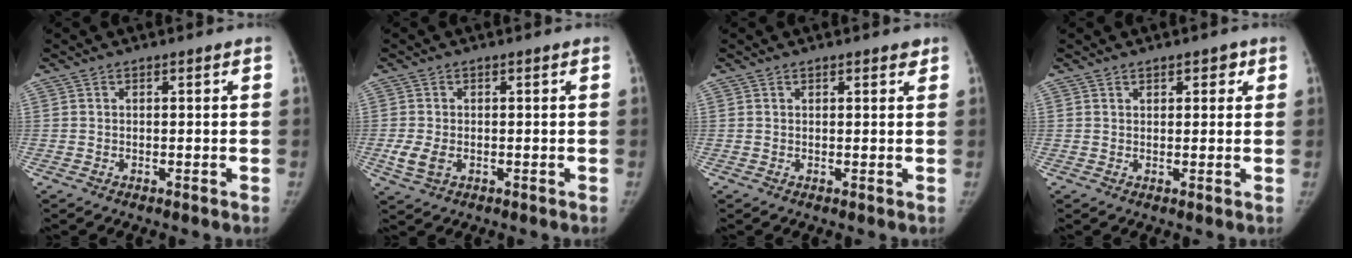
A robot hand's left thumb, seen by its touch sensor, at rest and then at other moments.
{"total": 3.8, "force": [-0.8, 2.5, 2.8], "torque": [-0.066, -0.007, -0.011]}
{"total": 1.4, "force": [1.1, 0.6, 0.6], "torque": [-0.001, -0.005, 0.011]}
{"total": 2.5, "force": [1.4, 1.5, 1.5], "torque": [0.000, -0.004, 0.018]}